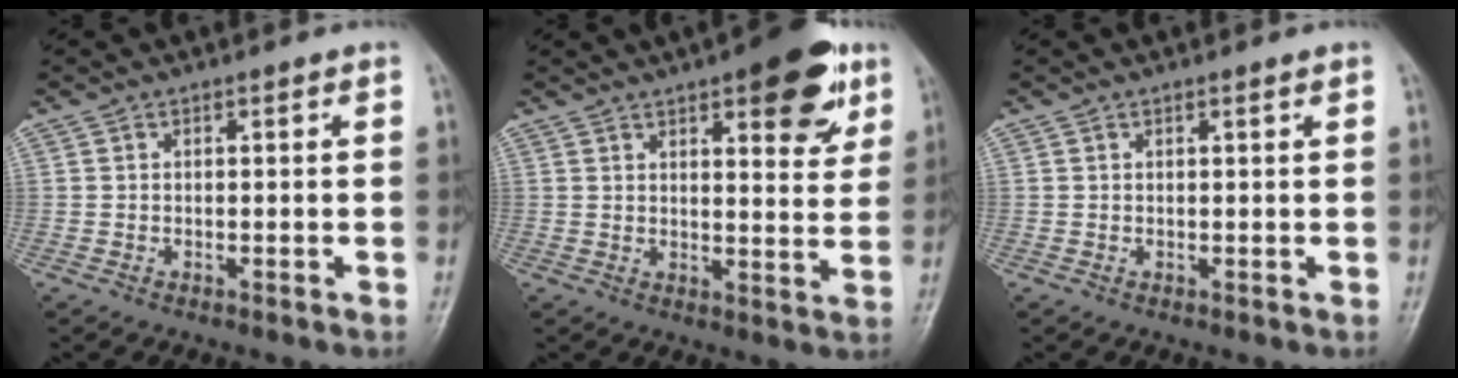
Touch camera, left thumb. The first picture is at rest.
{"total": 12.8, "force": [7.0, 4.6, 9.7], "torque": [-0.091, -0.027, 0.087]}
{"total": 0.8, "force": [0.6, 0.1, 0.6], "torque": [-0.008, -0.002, 0.008]}